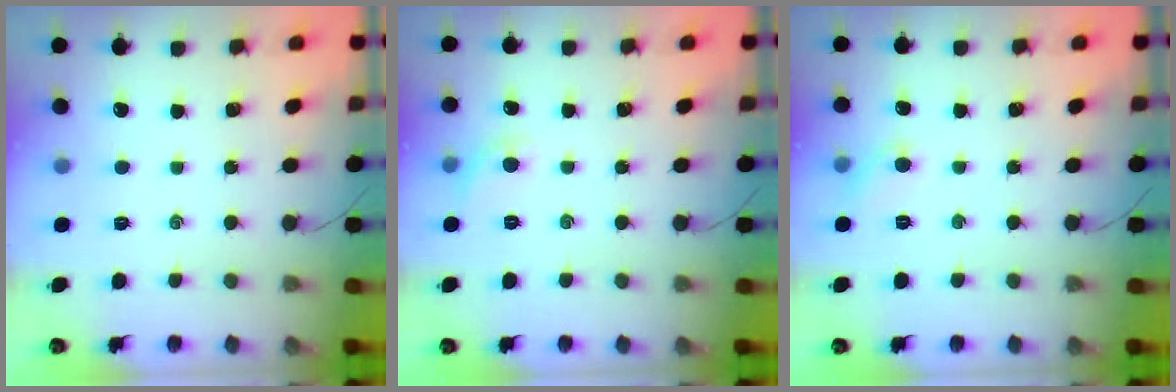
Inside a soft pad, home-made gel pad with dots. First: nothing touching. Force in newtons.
{"total": 4.8, "press": 4.7, "slide": 1.2}
{"total": 4.5, "press": 4.3, "slide": 1.6}